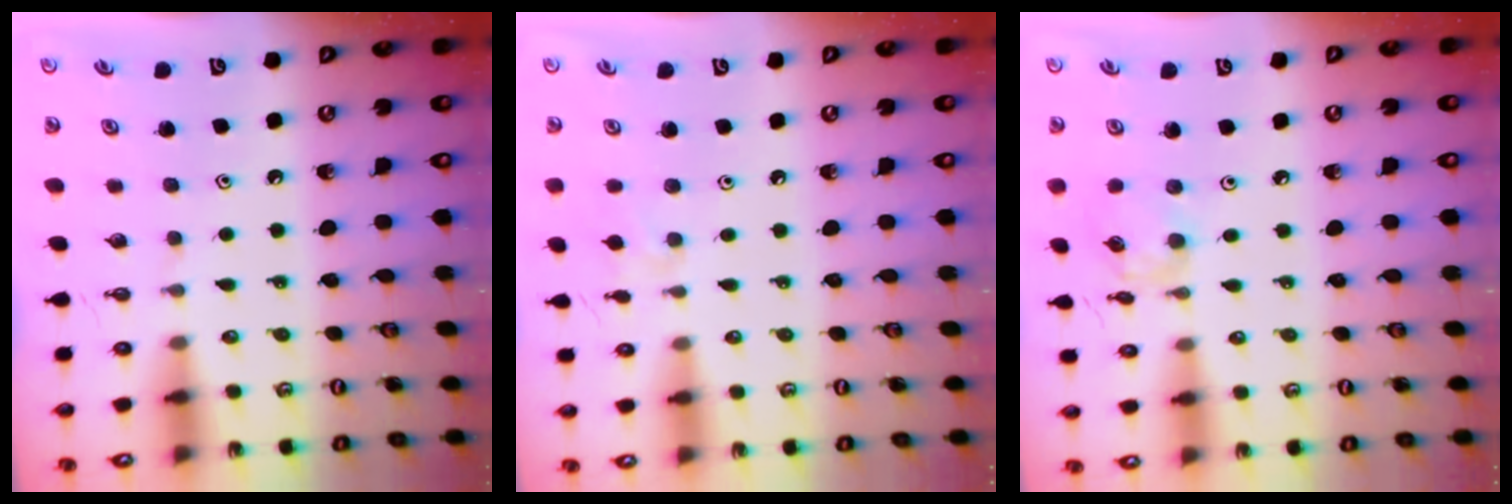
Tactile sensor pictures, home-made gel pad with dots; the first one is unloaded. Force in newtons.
{"total": 7.1, "press": 7.0, "slide": 1.0}
{"total": 6.3, "press": 6.3, "slide": 0.3}